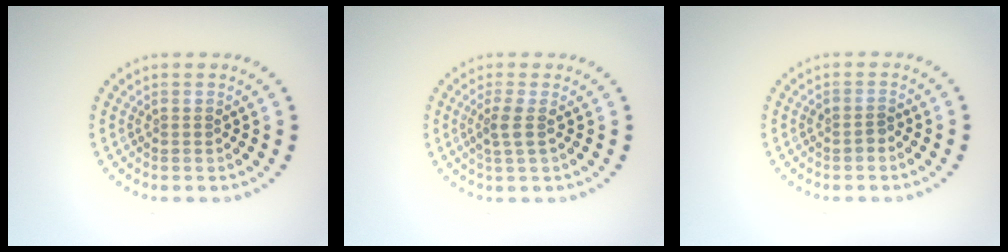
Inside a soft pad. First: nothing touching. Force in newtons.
{"total": 1.6, "press": 1.4, "slide": 0.8}
{"total": 0.9, "press": 0.8, "slide": 0.3}